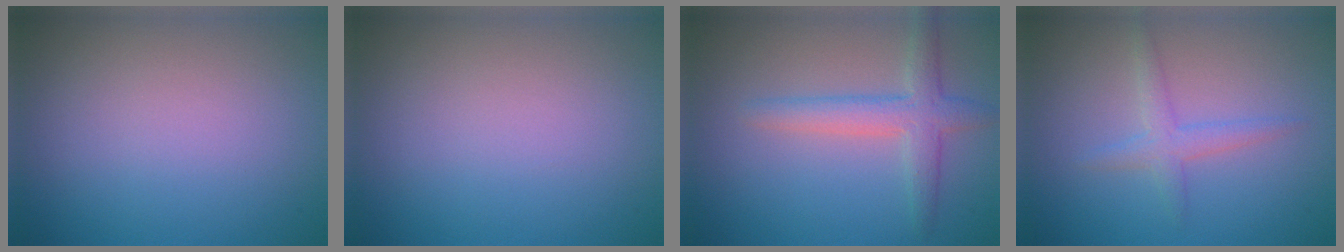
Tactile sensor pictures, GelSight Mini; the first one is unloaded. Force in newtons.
{"total": 0.0}
{"total": 3.3, "press": 3.3, "slide": 0.0}
{"total": 1.9, "press": 1.9, "slide": 0.1}